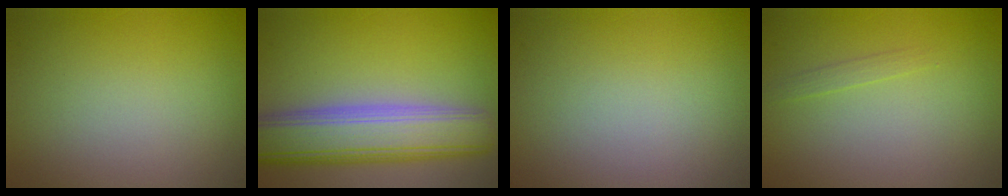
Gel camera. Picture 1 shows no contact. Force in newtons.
{"total": 8.6, "press": 8.6, "slide": 0.4}
{"total": 0.0}
{"total": 0.7, "press": 0.7, "slide": 0.0}